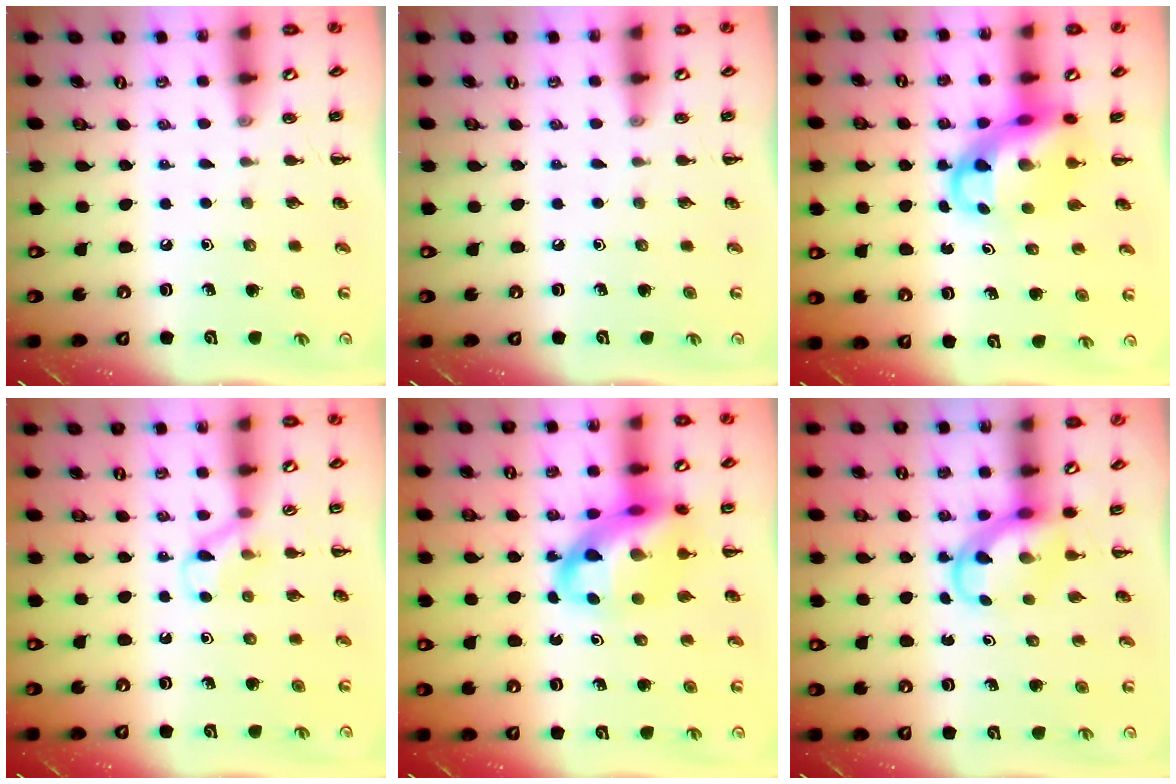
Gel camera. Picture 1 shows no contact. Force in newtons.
{"total": 0.0}
{"total": 9.0, "press": 8.7, "slide": 2.4}
{"total": 5.4, "press": 5.0, "slide": 2.0}
{"total": 15.9, "press": 15.4, "slide": 3.9}
{"total": 5.1, "press": 5.0, "slide": 0.4}